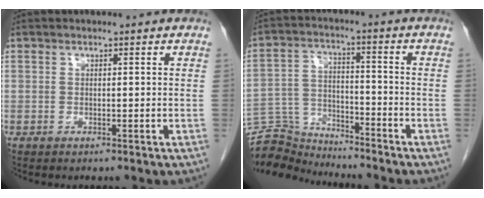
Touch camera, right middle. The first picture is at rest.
{"total": 8.3, "force": [-8.2, 1.1, -0.6], "torque": [0.008, 0.011, -0.155]}